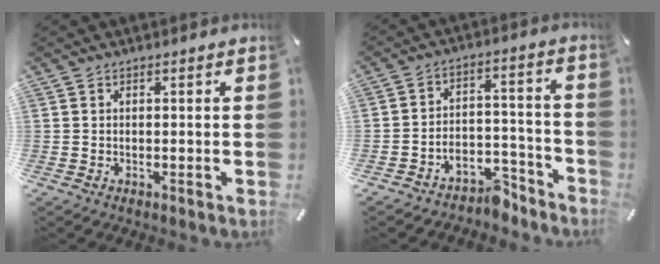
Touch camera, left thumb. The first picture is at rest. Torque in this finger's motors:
{"motor_torque": [0.27, 0.99, 0.03, 0.30, 0.02]}